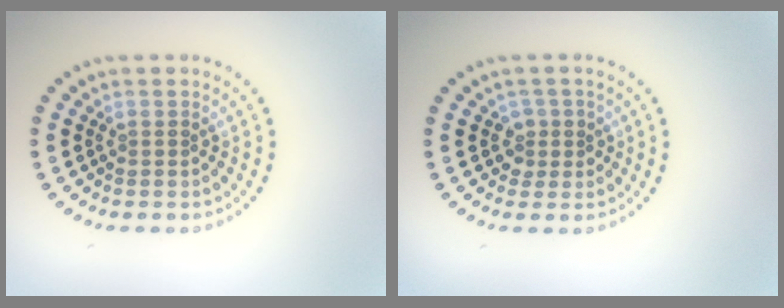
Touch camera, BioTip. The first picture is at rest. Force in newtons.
{"total": 1.3, "press": 1.1, "slide": 0.7}